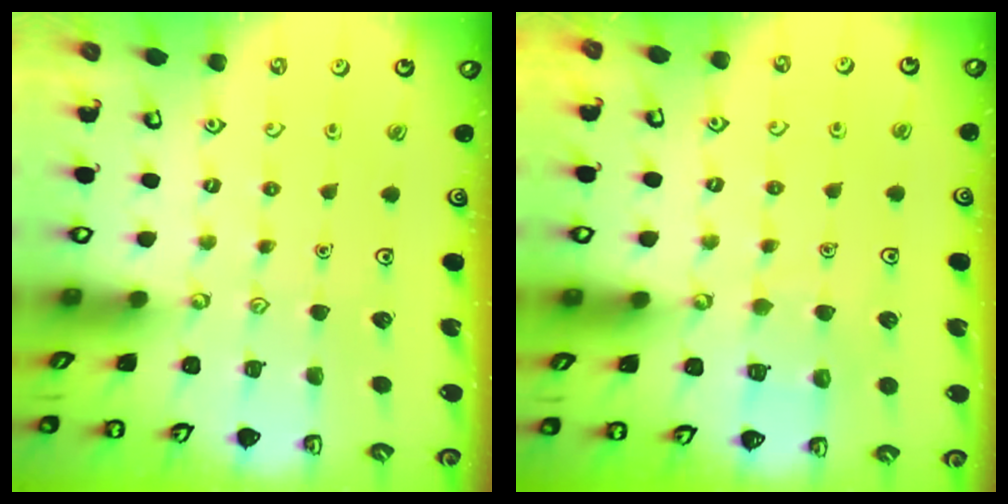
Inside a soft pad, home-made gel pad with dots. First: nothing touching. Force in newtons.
{"total": 4.5, "press": 4.5, "slide": 0.4}